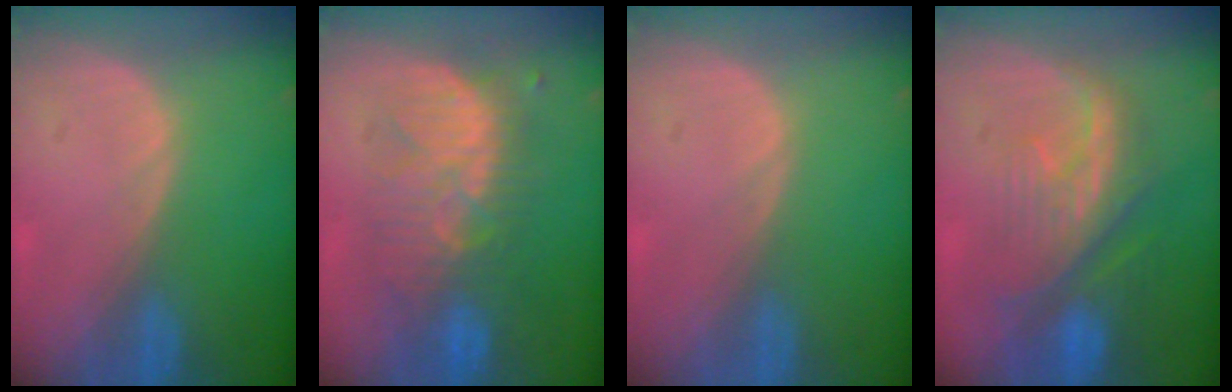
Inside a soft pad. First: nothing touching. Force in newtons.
{"total": 8.8, "press": 8.8, "slide": 0.2}
{"total": 0.0}
{"total": 10.0, "press": 9.0, "slide": 4.4}